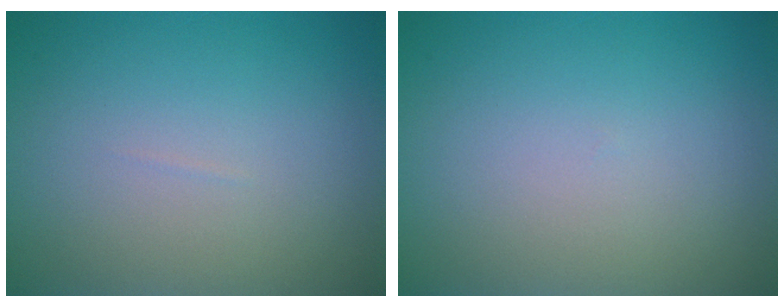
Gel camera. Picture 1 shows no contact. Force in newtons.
{"total": 0.0}